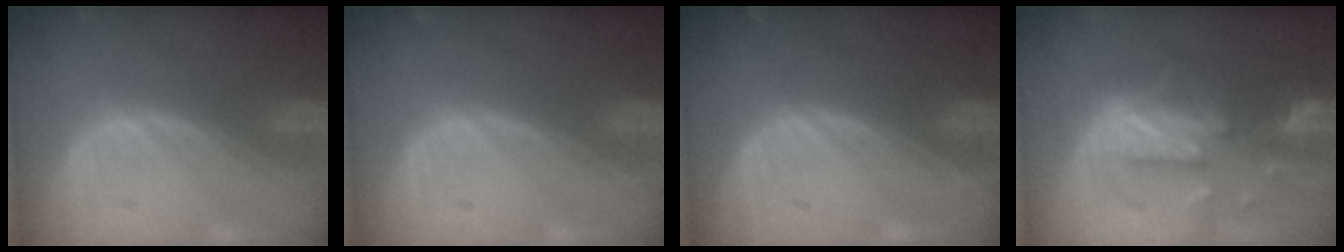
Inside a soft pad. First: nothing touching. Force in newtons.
{"total": 0.0}
{"total": 0.0}
{"total": 9.7, "press": 8.8, "slide": 4.0}